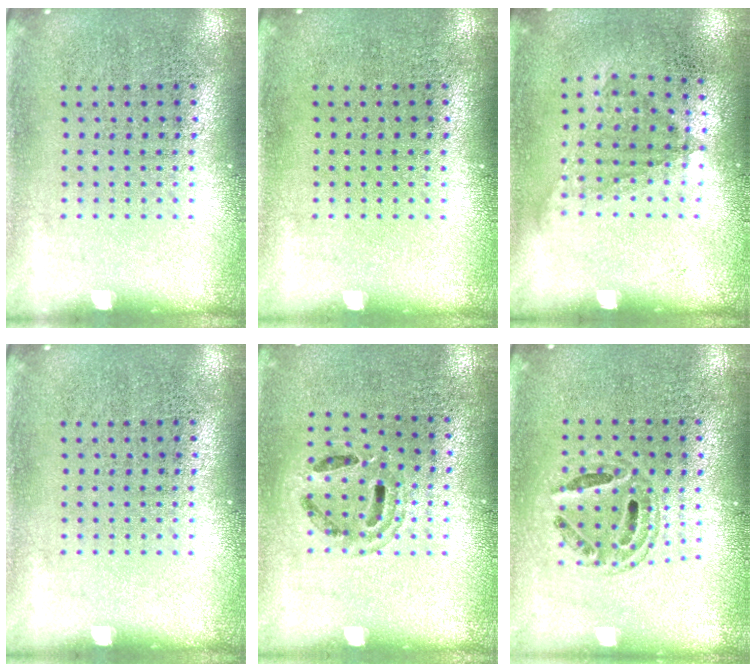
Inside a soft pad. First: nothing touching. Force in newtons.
{"total": 0.0}
{"total": 1.1, "press": 0.8, "slide": 0.7}
{"total": 0.0}
{"total": 1.0, "press": 1.0, "slide": 0.1}
{"total": 0.8, "press": 0.8, "slide": 0.1}